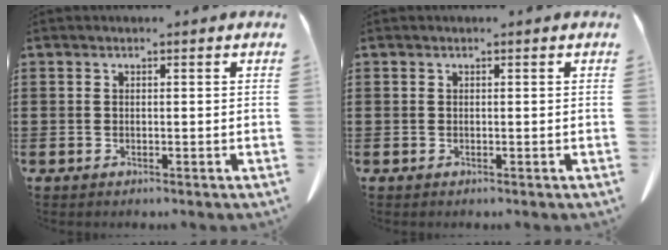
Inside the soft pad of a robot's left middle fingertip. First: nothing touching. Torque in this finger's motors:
{"motor_torque": [0.00, 0.00, 0.00, 0.00]}